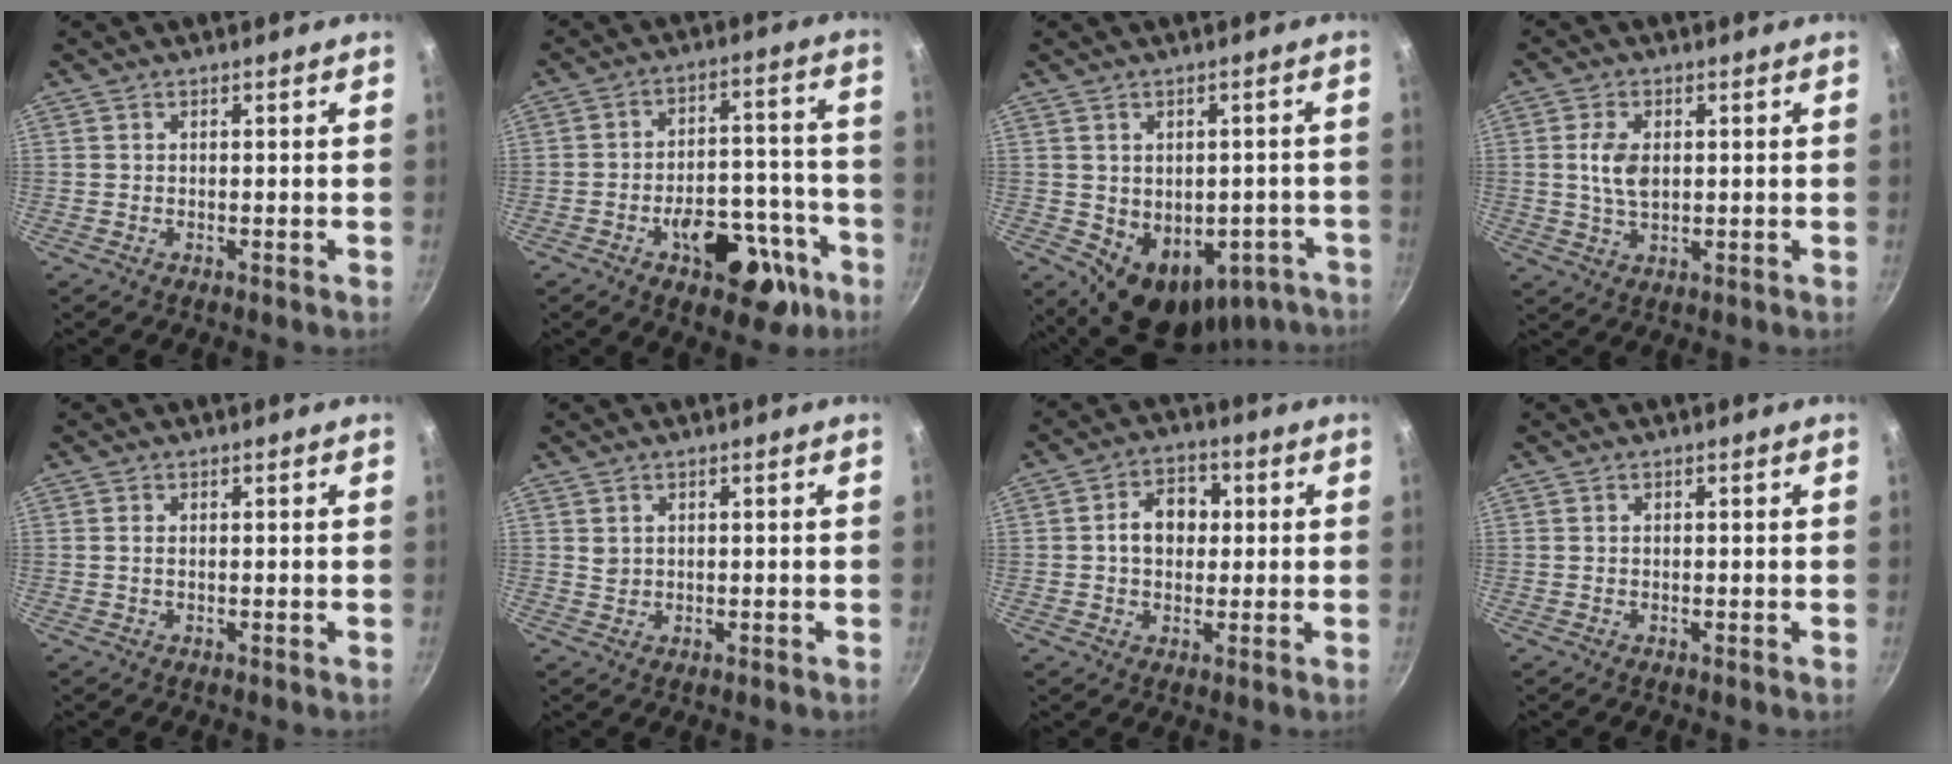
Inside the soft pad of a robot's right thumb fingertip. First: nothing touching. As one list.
[{"total": 17.5, "force": [-8.7, 9.5, 11.8], "torque": [-0.109, 0.064, -0.112]}, {"total": 15.7, "force": [-6.5, 11.2, 9.0], "torque": [-0.073, 0.021, -0.052]}, {"total": 6.0, "force": [0.7, 3.5, 4.8], "torque": [-0.087, -0.001, 0.012]}, {"total": 0.9, "force": [0.0, 0.4, 0.8], "torque": [-0.016, 0.001, -0.001]}, {"total": 1.2, "force": [0.5, 1.0, 0.4], "torque": [-0.004, -0.002, 0.011]}, {"total": 8.0, "force": [0.7, 6.1, 5.1], "torque": [-0.048, 0.014, 0.002]}, {"total": 0.0}]